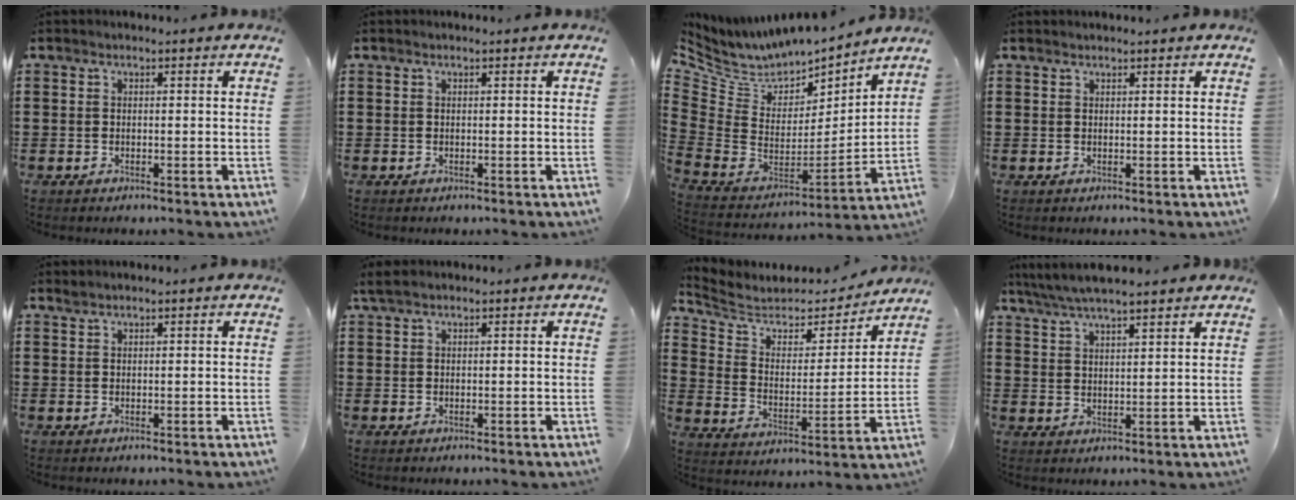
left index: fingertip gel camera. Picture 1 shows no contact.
{"total": 0.0}
{"total": 5.7, "force": [5.1, 2.5, 0.3], "torque": [-0.057, -0.059, 0.087]}
{"total": 0.6, "force": [0.6, 0.0, 0.1], "torque": [-0.003, -0.001, 0.012]}
{"total": 0.6, "force": [0.6, 0.0, 0.2], "torque": [-0.006, -0.002, 0.013]}
{"total": 1.3, "force": [0.8, 0.5, 0.9], "torque": [-0.020, 0.003, 0.016]}
{"total": 5.3, "force": [4.5, 2.3, 1.5], "torque": [-0.060, -0.031, 0.072]}
{"total": 4.9, "force": [4.4, 0.5, 2.1], "torque": [-0.053, -0.014, 0.079]}